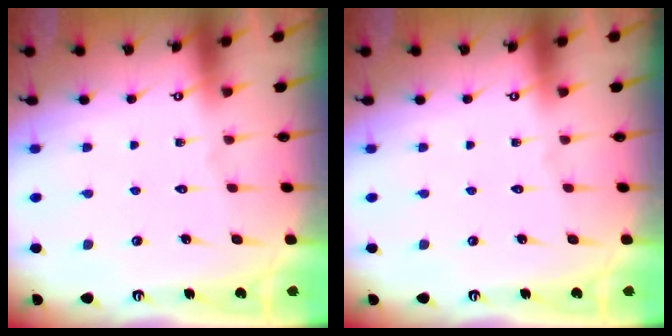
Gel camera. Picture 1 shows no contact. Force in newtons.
{"total": 0.0}